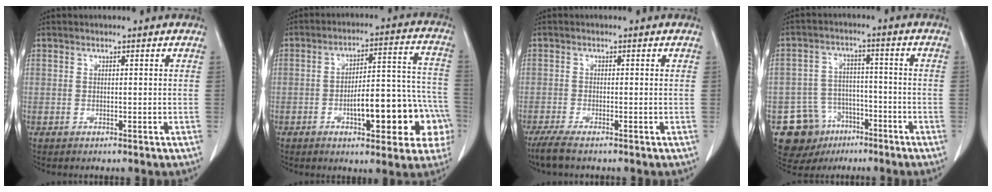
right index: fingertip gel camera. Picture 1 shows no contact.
{"total": 17.3, "force": [-5.4, 5.7, 15.4], "torque": [-0.151, 0.050, -0.062]}
{"total": 3.7, "force": [-2.3, 1.1, 2.7], "torque": [-0.066, -0.008, -0.045]}
{"total": 12.0, "force": [-6.3, 9.8, 2.9], "torque": [-0.065, 0.034, -0.087]}